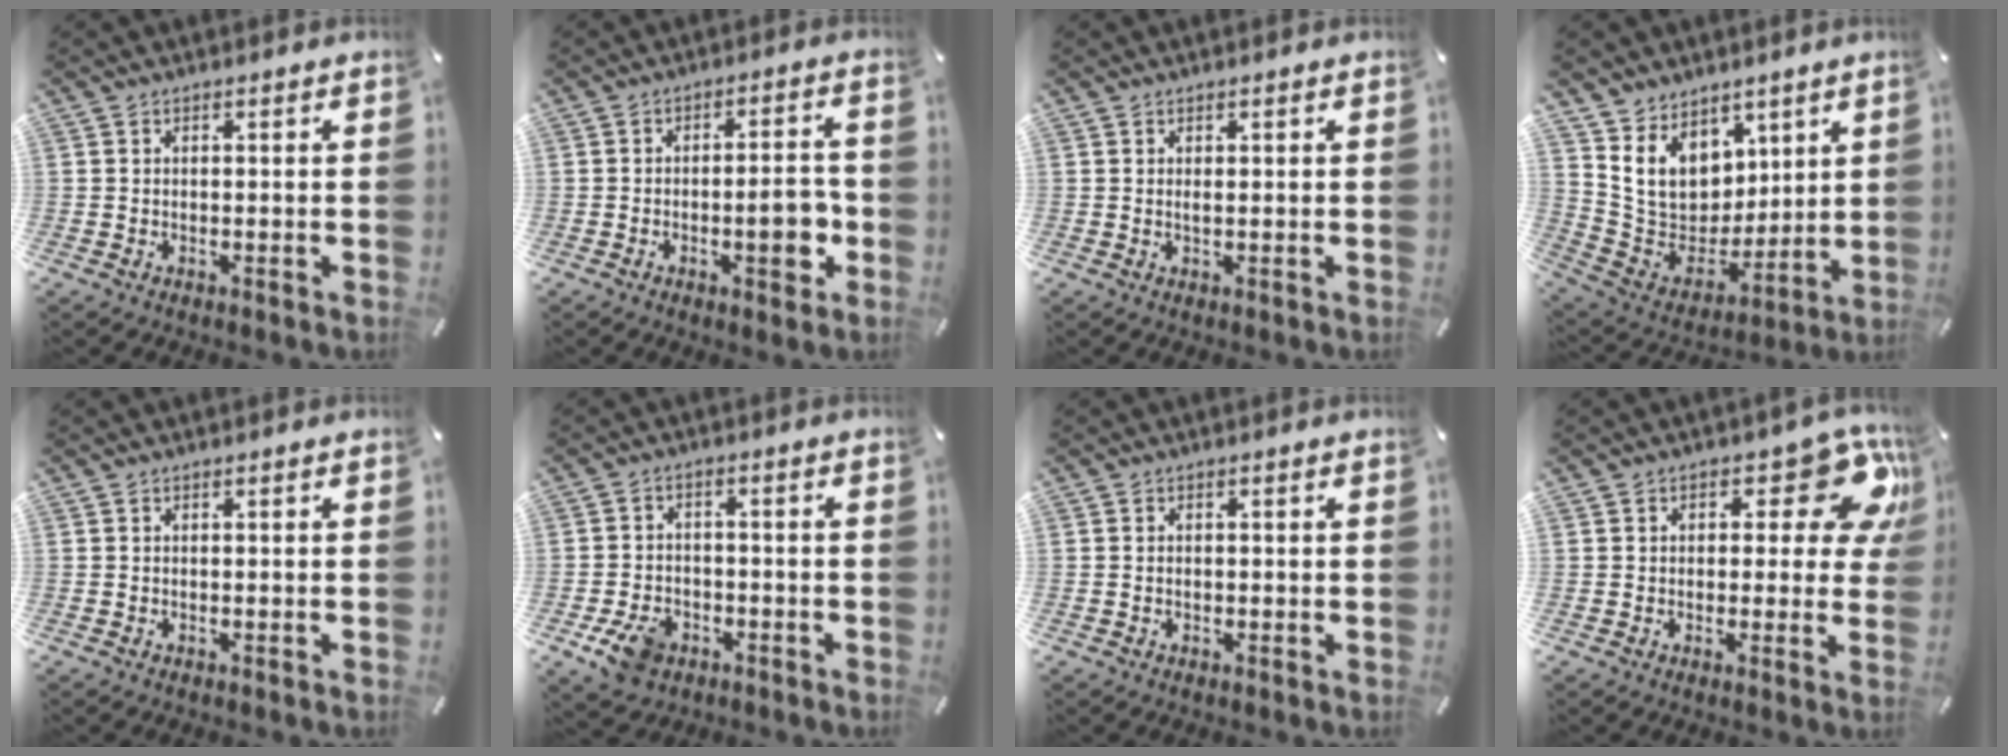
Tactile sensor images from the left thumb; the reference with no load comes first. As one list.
[{"total": 7.8, "force": [-2.1, 3.4, 6.7], "torque": [-0.089, 0.007, -0.034]}, {"total": 1.0, "force": [0.3, 0.1, 1.0], "torque": [-0.019, -0.001, 0.004]}, {"total": 13.7, "force": [6.1, 11.2, 4.8], "torque": [-0.106, -0.044, 0.130]}, {"total": 0.0}, {"total": 7.6, "force": [-3.5, 5.5, 3.8], "torque": [-0.072, 0.016, -0.065]}, {"total": 0.8, "force": [-0.1, 0.5, 0.7], "torque": [-0.014, 0.002, -0.002]}, {"total": 12.6, "force": [5.8, 6.4, 9.2], "torque": [-0.100, -0.036, 0.096]}]